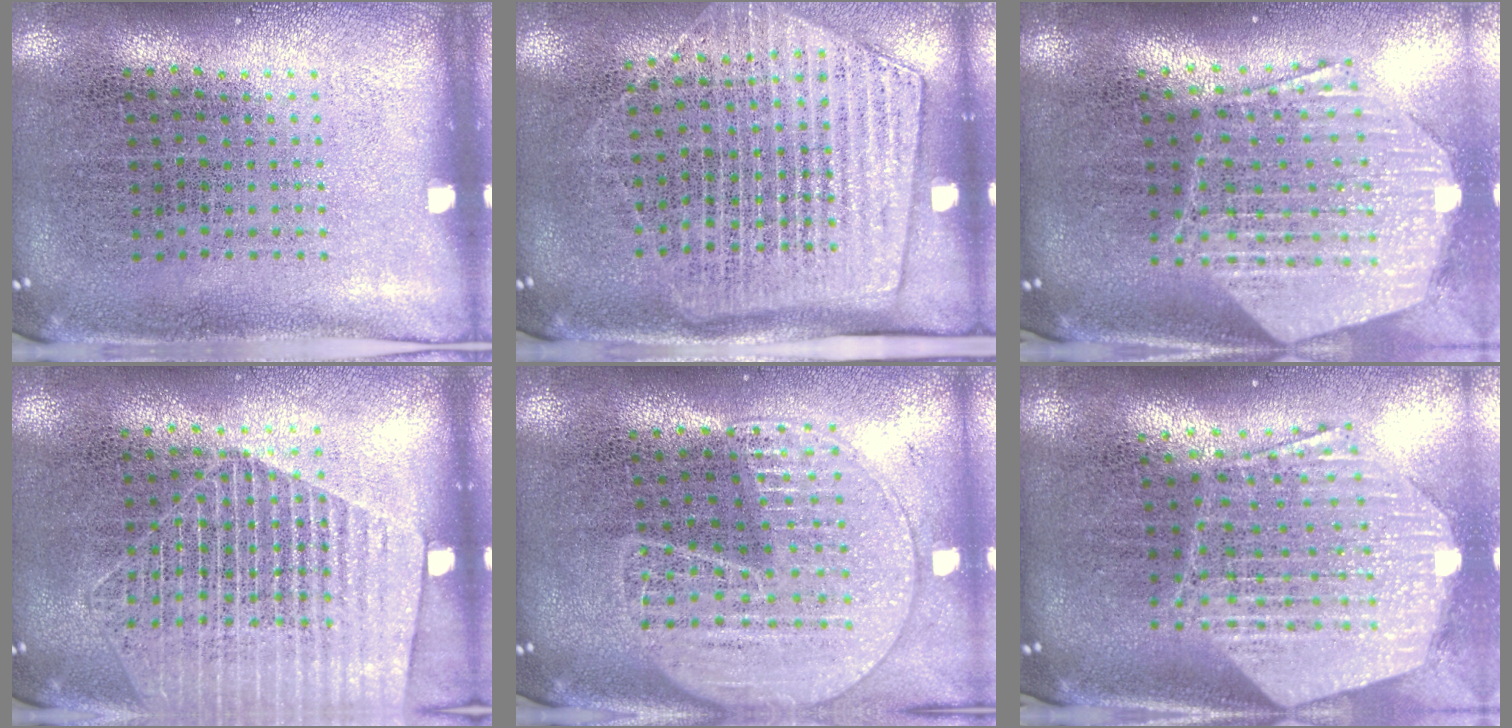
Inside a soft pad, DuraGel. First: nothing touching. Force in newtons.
{"total": 1.7, "press": 1.5, "slide": 0.8}
{"total": 2.9, "press": 2.3, "slide": 1.8}
{"total": 1.7, "press": 1.6, "slide": 0.7}
{"total": 2.0, "press": 1.8, "slide": 0.8}
{"total": 2.9, "press": 2.3, "slide": 1.8}